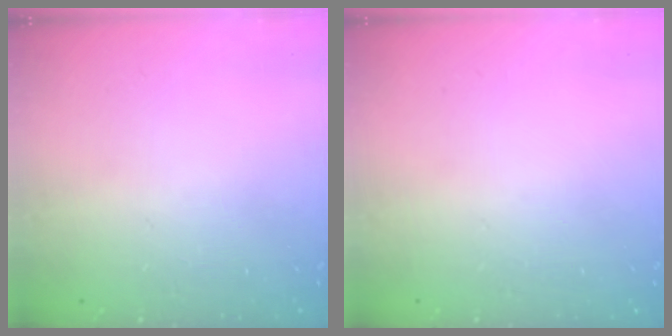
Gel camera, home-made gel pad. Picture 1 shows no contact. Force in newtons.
{"total": 0.0}